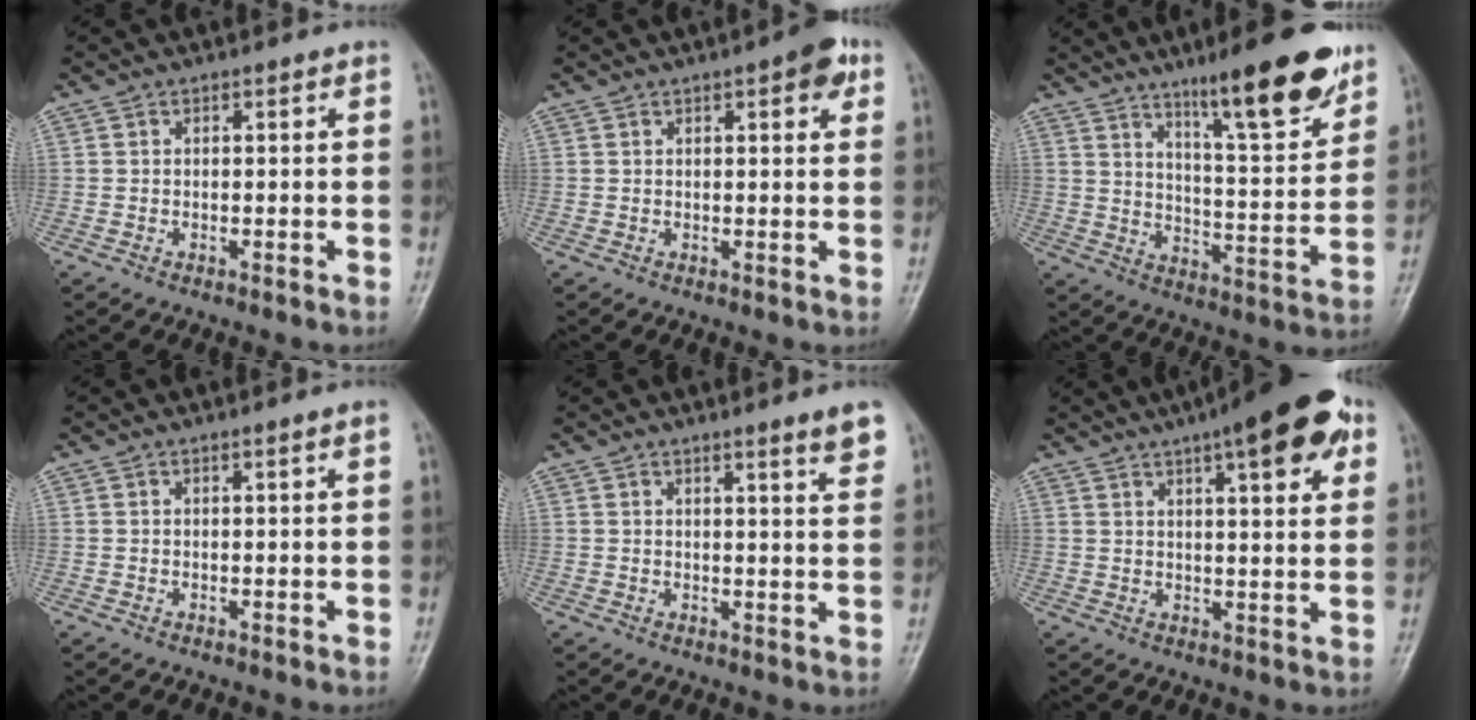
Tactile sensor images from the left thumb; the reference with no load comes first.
{"total": 4.8, "force": [2.3, 1.5, 4.0], "torque": [-0.040, -0.004, 0.023]}
{"total": 16.5, "force": [11.0, 3.2, 11.9], "torque": [-0.149, -0.066, 0.174]}
{"total": 1.2, "force": [0.7, -0.3, 0.9], "torque": [-0.016, -0.005, 0.012]}
{"total": 4.8, "force": [3.4, 0.1, 3.4], "torque": [-0.037, -0.025, 0.044]}
{"total": 15.4, "force": [8.0, 4.3, 12.4], "torque": [-0.148, -0.012, 0.106]}